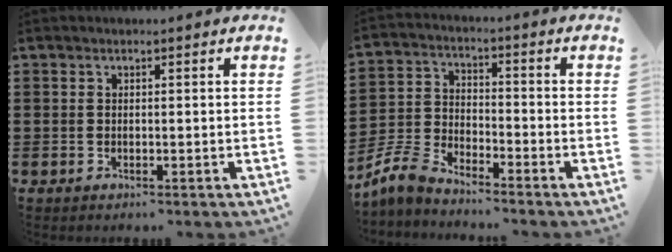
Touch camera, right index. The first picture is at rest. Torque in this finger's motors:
{"motor_torque": [-1.30, 0.84, -0.46, -0.21]}